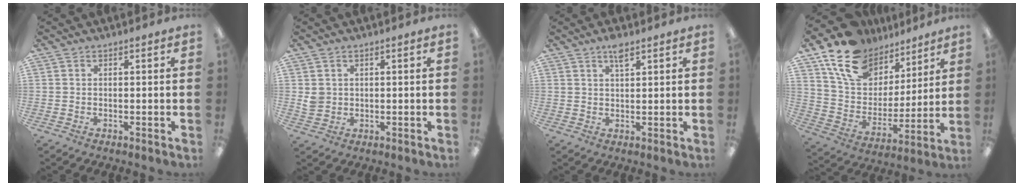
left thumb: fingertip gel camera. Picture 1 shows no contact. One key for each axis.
{"total": 2.8, "fx": 0.8, "fy": 2.5, "fz": 0.7, "tx": -0.007, "ty": 0.001, "tz": 0.015}
{"total": 3.5, "fx": 2.4, "fy": 0.9, "fz": 2.4, "tx": -0.045, "ty": -0.001, "tz": 0.041}
{"total": 17.1, "fx": 11.8, "fy": 10.7, "fz": 6.3, "tx": -0.130, "ty": -0.065, "tz": 0.221}